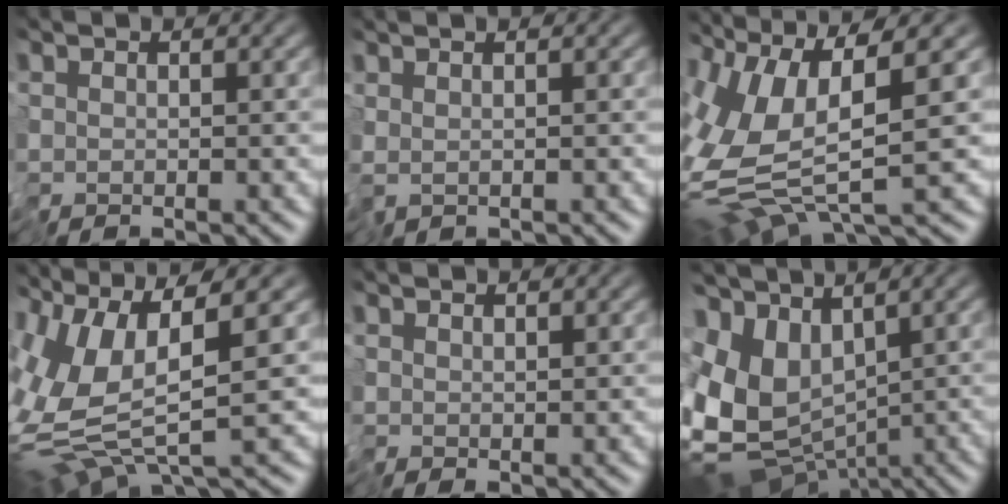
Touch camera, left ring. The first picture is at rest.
{"total": 0.8, "force": [0.6, -0.5, 0.3], "torque": [-0.005, -0.002, 0.016]}
{"total": 9.8, "force": [0.6, 2.2, 9.6], "torque": [-0.219, -0.009, 0.019]}
{"total": 9.4, "force": [1.5, 2.1, 9.1], "torque": [-0.211, -0.004, 0.036]}
{"total": 0.6, "force": [0.5, 0.1, 0.4], "torque": [-0.011, -0.001, 0.010]}
{"total": 10.0, "force": [-0.3, 6.3, 7.8], "torque": [-0.188, -0.009, 0.014]}